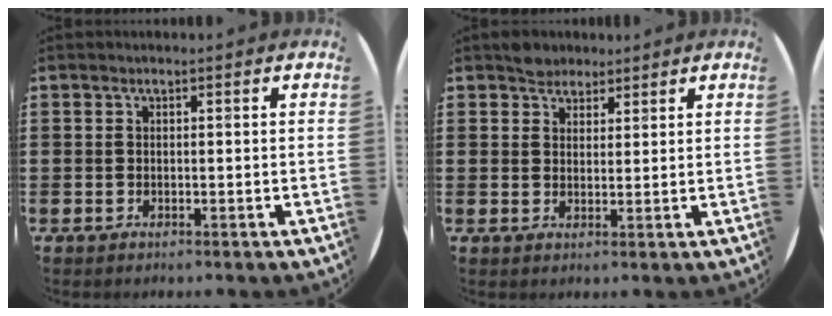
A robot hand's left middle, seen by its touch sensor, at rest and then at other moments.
{"total": 2.7, "force": [2.4, 1.2, -0.1], "torque": [0.004, 0.003, 0.046]}